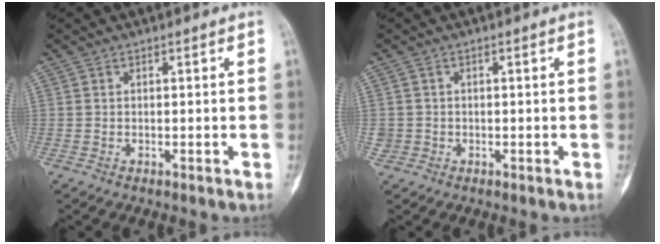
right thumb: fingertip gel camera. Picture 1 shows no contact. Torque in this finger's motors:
{"motor_torque": [0.16, 0.03, 0.23, -0.02, 0.03]}